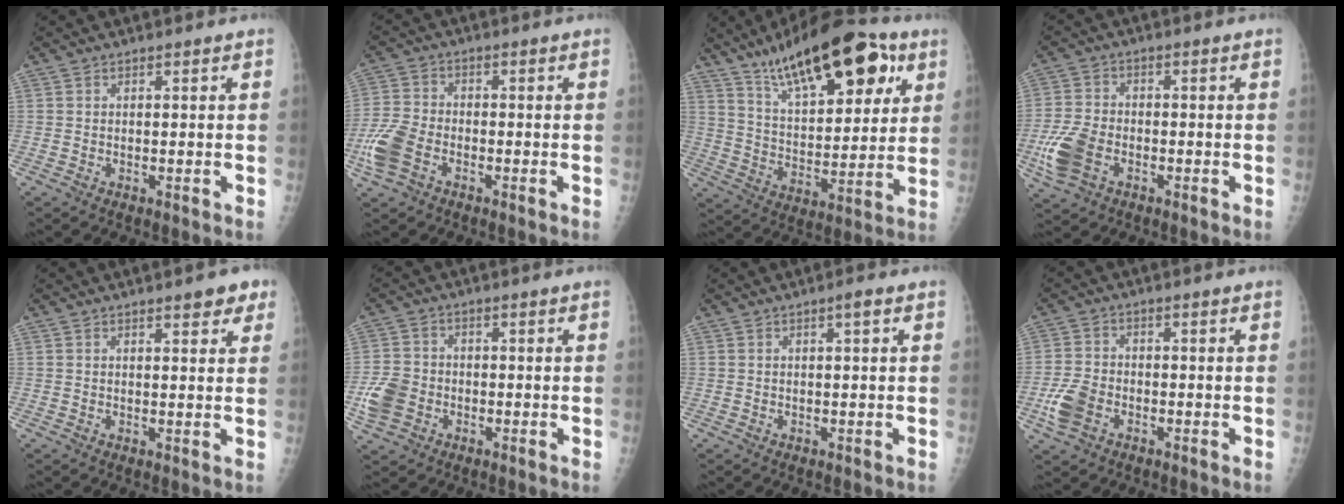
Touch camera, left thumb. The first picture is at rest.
{"total": 7.8, "force": [-3.5, 5.1, 4.8], "torque": [-0.116, 0.013, -0.071]}
{"total": 23.1, "force": [13.0, 9.5, 16.6], "torque": [-0.222, -0.028, 0.213]}
{"total": 8.4, "force": [-3.3, 5.6, 5.4], "torque": [-0.123, 0.009, -0.063]}
{"total": 4.3, "force": [2.7, 1.4, 3.0], "torque": [-0.023, -0.009, 0.029]}
{"total": 6.8, "force": [-2.2, 5.6, 3.1], "torque": [-0.061, 0.013, -0.043]}
{"total": 1.2, "force": [0.3, 0.2, 1.1], "torque": [-0.020, 0.003, 0.002]}
{"total": 6.1, "force": [-2.7, 4.2, 3.5], "torque": [-0.077, 0.011, -0.052]}